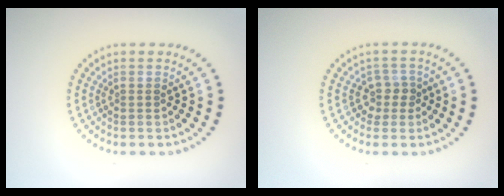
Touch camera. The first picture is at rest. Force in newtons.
{"total": 1.9, "press": 1.5, "slide": 1.1}